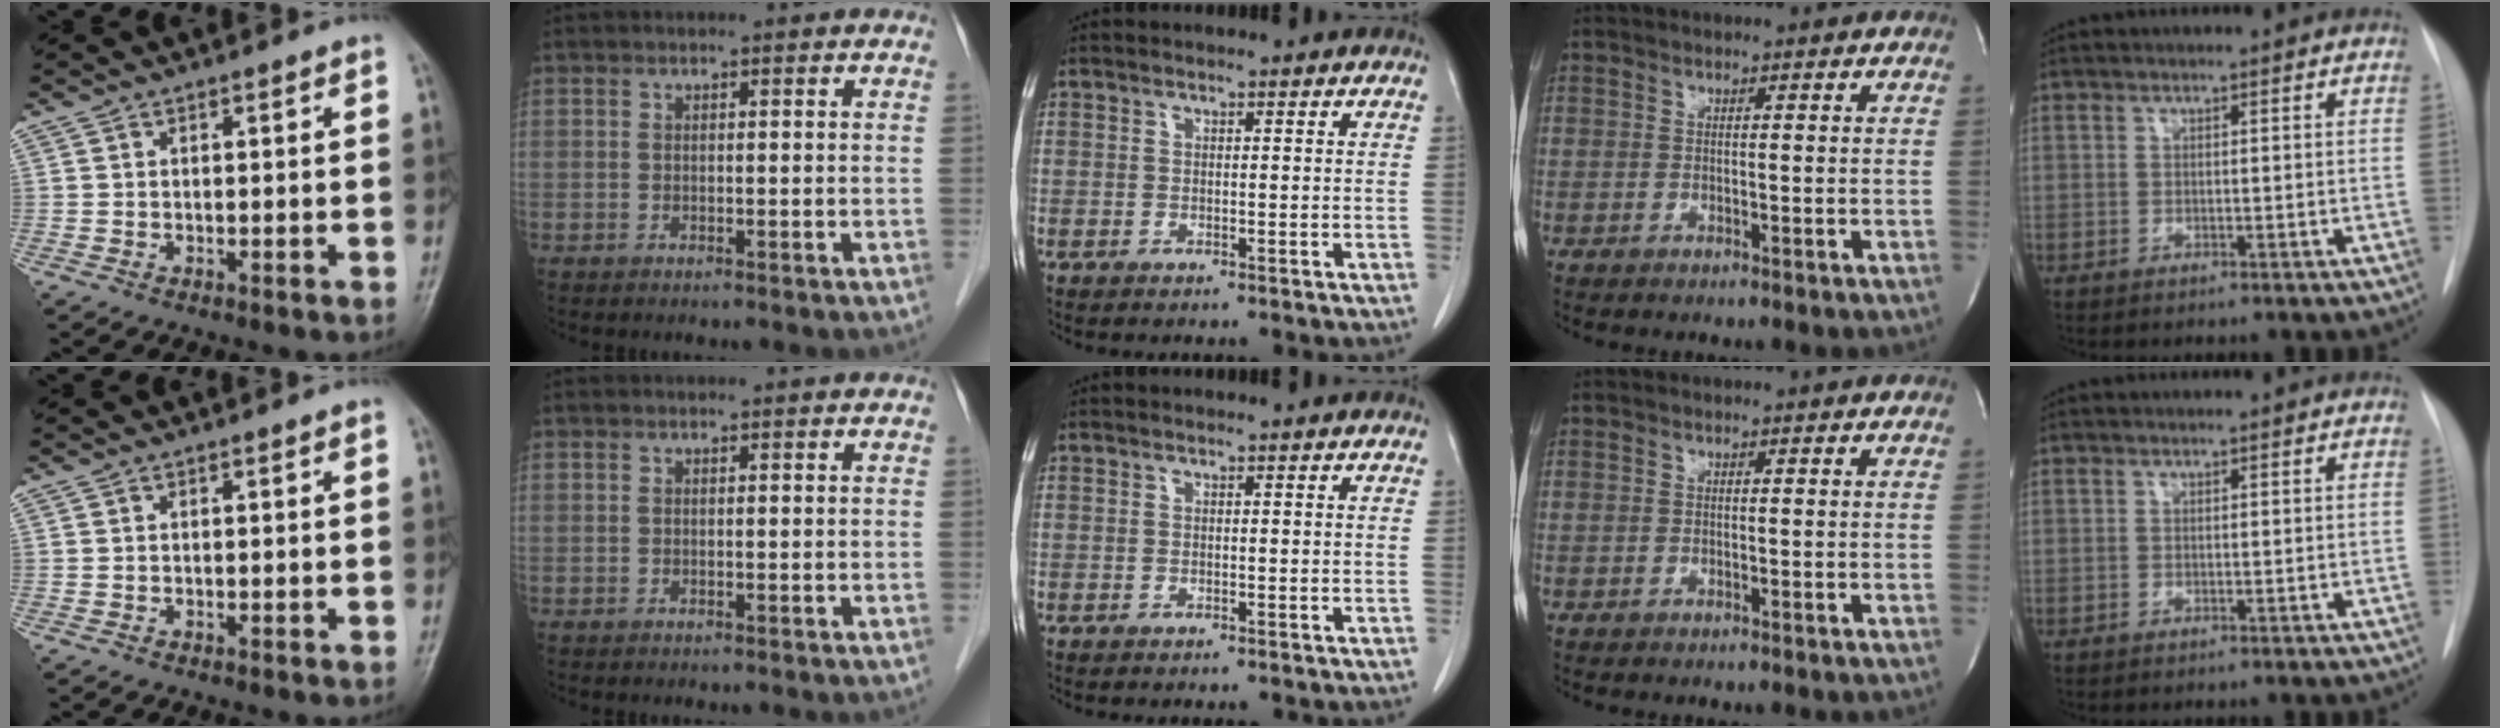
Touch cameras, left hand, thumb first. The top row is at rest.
{}